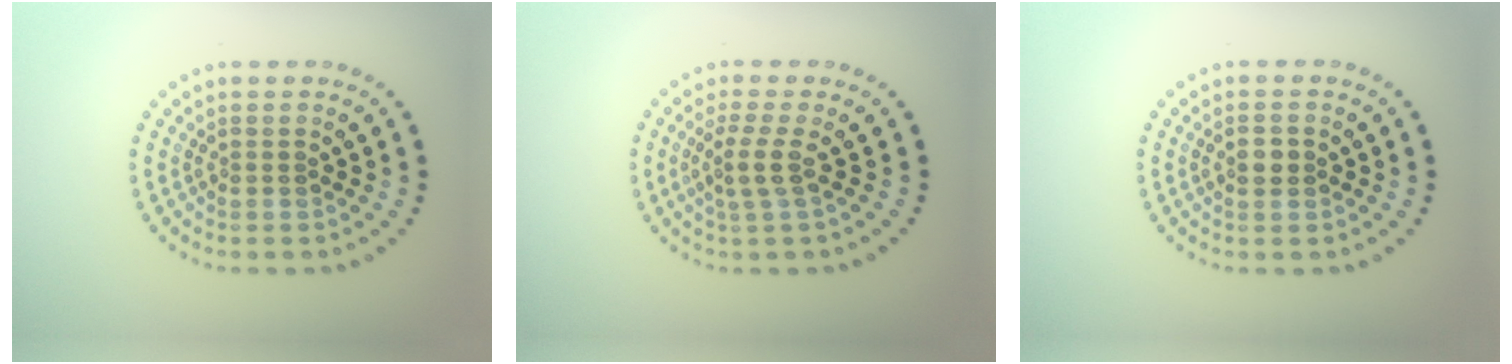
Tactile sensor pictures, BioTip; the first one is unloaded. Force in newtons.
{"total": 2.1, "press": 1.6, "slide": 1.4}
{"total": 1.5, "press": 1.5, "slide": 0.3}